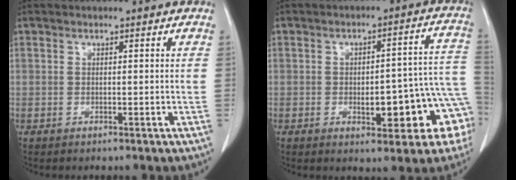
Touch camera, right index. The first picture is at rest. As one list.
[{"total": 13.2, "force": [-4.0, 4.1, 11.9], "torque": [-0.097, 0.041, -0.040]}]